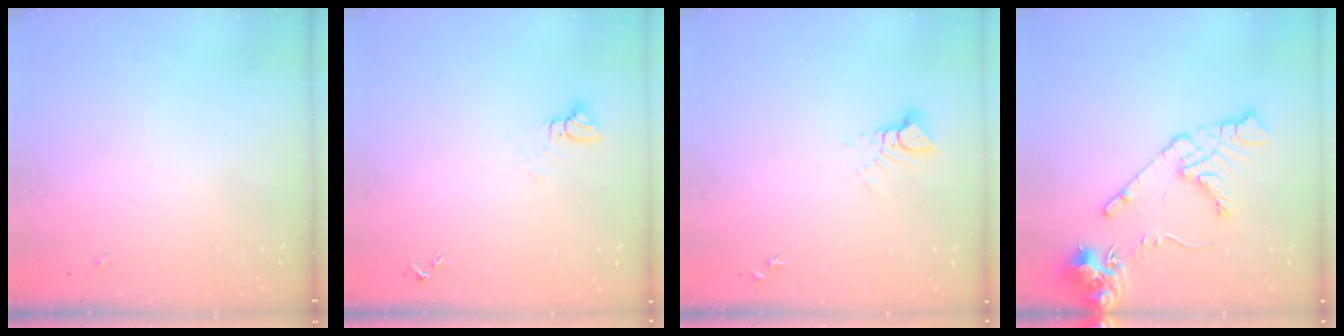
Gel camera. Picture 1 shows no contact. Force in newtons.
{"total": 4.5, "press": 4.4, "slide": 0.2}
{"total": 3.9, "press": 3.9, "slide": 0.3}
{"total": 13.0, "press": 12.9, "slide": 1.7}